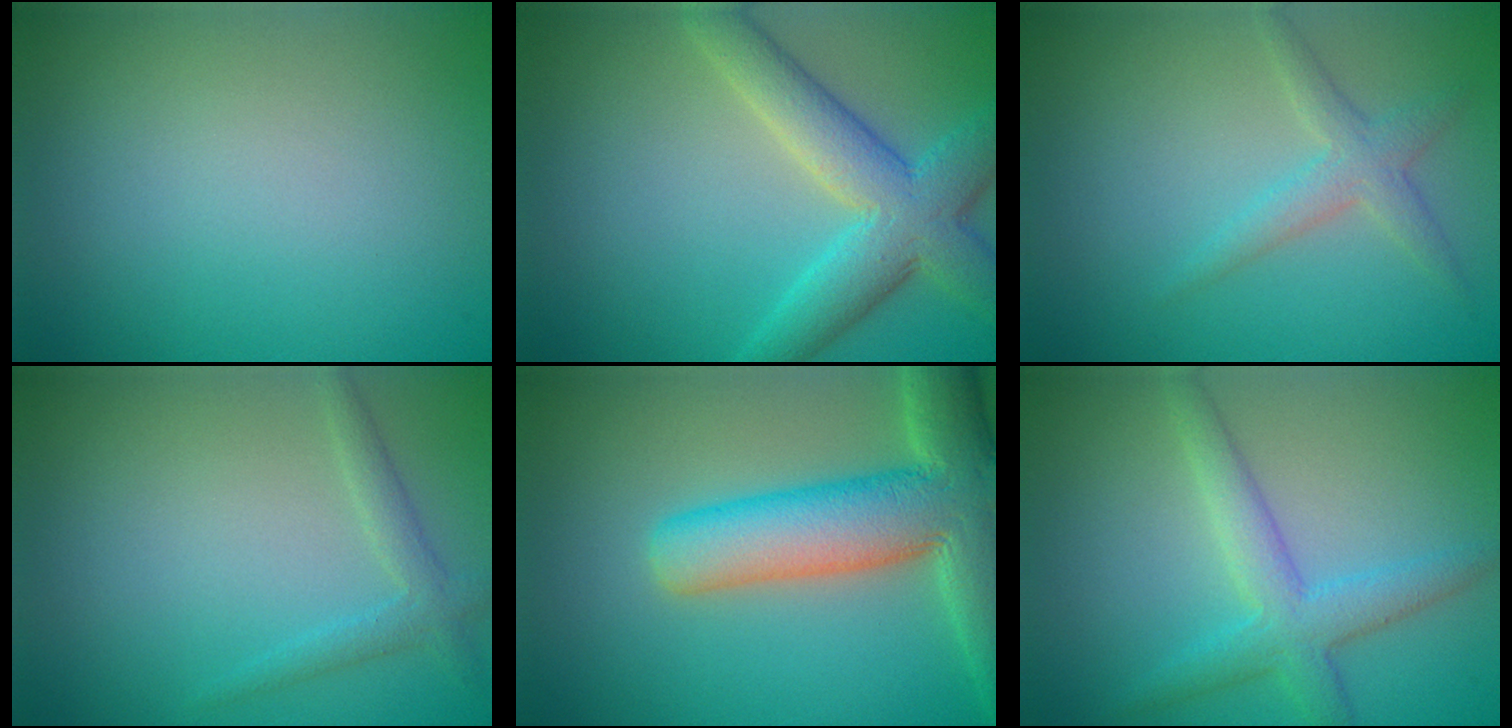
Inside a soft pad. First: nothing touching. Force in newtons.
{"total": 6.3, "press": 6.3, "slide": 0.4}
{"total": 2.3, "press": 2.2, "slide": 0.1}
{"total": 1.8, "press": 1.8, "slide": 0.1}
{"total": 10.4, "press": 10.4, "slide": 0.8}
{"total": 3.9, "press": 3.9, "slide": 0.1}